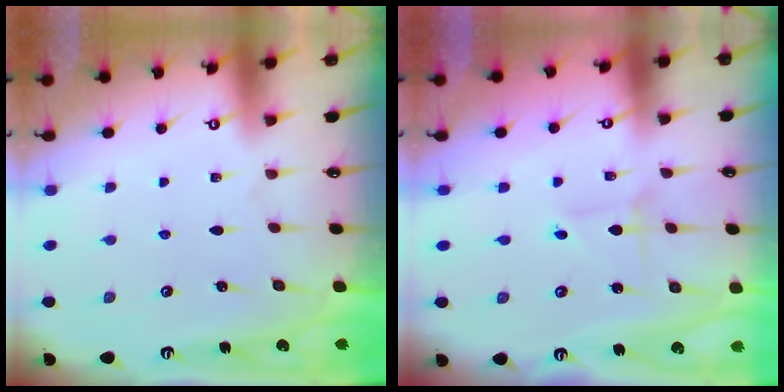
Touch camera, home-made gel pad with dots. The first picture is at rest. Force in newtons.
{"total": 0.9, "press": 0.9, "slide": 0.0}